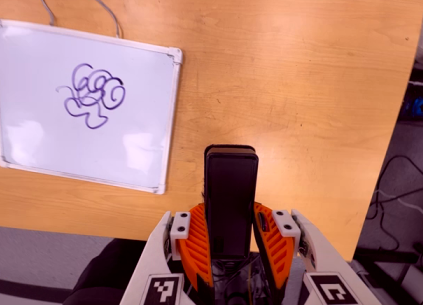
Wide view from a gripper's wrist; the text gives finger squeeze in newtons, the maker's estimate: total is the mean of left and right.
{"total": 5.6, "left": 3.5, "right": 7.7}